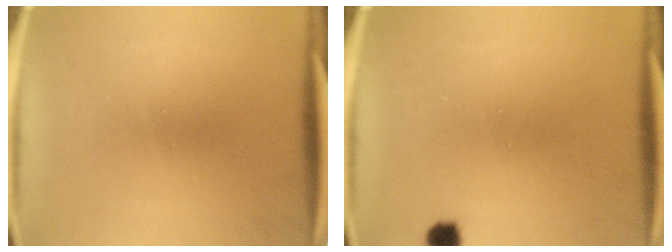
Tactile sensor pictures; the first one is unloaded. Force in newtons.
{"total": 2.2}